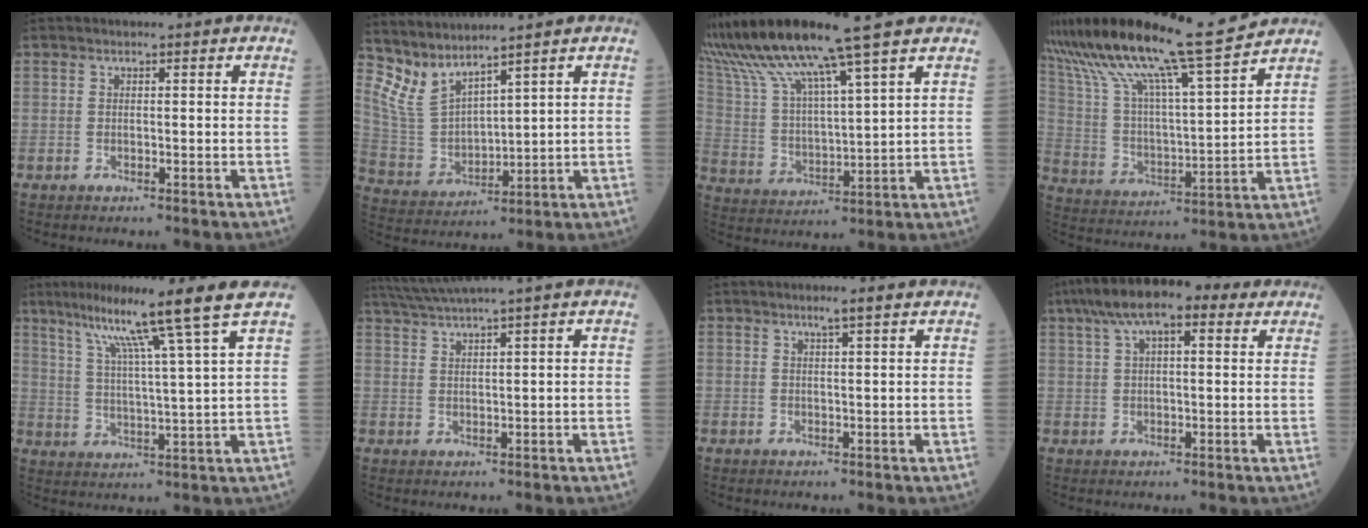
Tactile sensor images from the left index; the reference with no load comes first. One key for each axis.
{"total": 6.9, "fx": 6.4, "fy": 0.7, "fz": 2.4, "tx": -0.076, "ty": -0.007, "tz": 0.152}
{"total": 15.9, "fx": 12.6, "fy": -1.0, "fz": 9.8, "tx": -0.187, "ty": 0.019, "tz": 0.234}
{"total": 21.1, "fx": 17.7, "fy": 0.0, "fz": 11.6, "tx": -0.216, "ty": 0.010, "tz": 0.309}
{"total": 11.5, "fx": 7.9, "fy": -2.8, "fz": 7.9, "tx": -0.125, "ty": 0.007, "tz": 0.124}
{"total": 5.0, "fx": 4.1, "fy": -1.9, "fz": 2.3, "tx": -0.050, "ty": 0.009, "tz": 0.084}
{"total": 1.9, "fx": 1.3, "fy": -0.3, "fz": 1.4, "tx": -0.026, "ty": 0.004, "tz": 0.024}
{"total": 12.3, "fx": 7.5, "fy": 4.0, "fz": 8.9, "tx": -0.158, "ty": 0.054, "tz": 0.122}